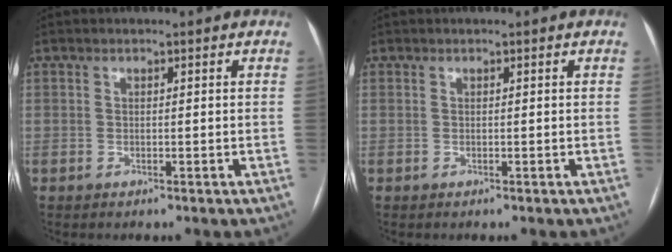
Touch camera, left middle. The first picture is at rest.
{"total": 0.0}